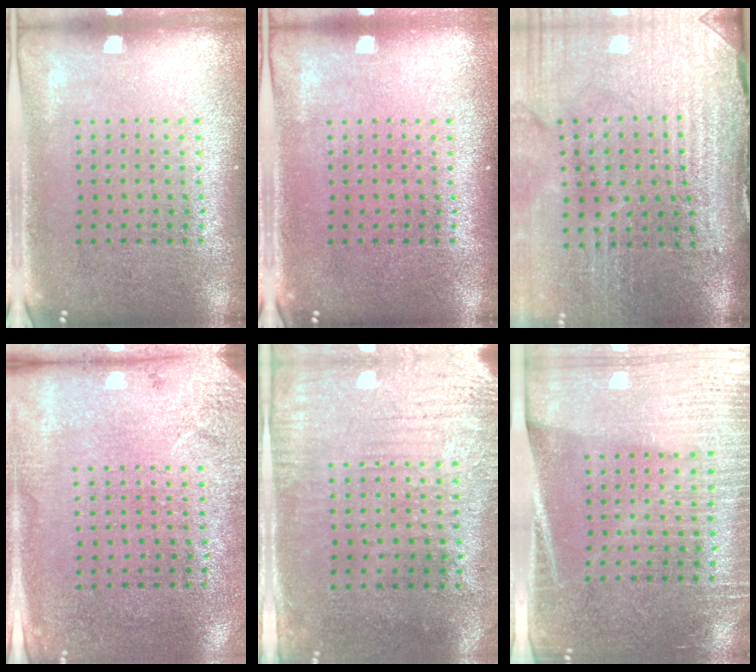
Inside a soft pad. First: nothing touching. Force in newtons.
{"total": 0.0}
{"total": 4.3, "press": 3.7, "slide": 2.2}
{"total": 2.7, "press": 2.2, "slide": 1.6}
{"total": 3.1, "press": 2.4, "slide": 1.9}
{"total": 3.5, "press": 3.1, "slide": 1.7}